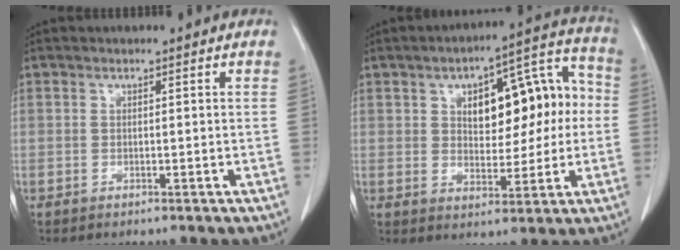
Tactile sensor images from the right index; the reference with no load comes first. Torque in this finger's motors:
{"motor_torque": [0.56, 0.34, 0.24, 0.07]}